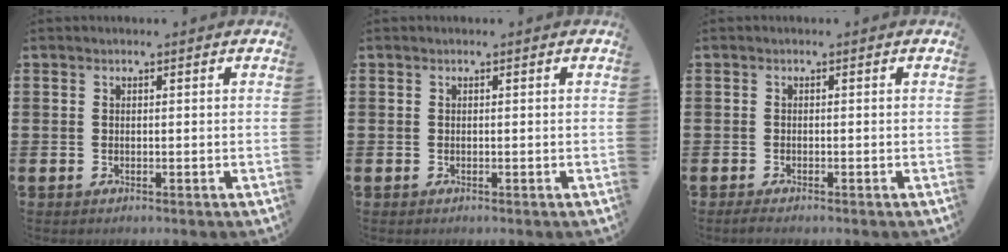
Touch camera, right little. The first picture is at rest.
{"total": 0.0}
{"total": 0.8, "force": [-0.6, 0.1, 0.6], "torque": [-0.011, -0.002, -0.011]}